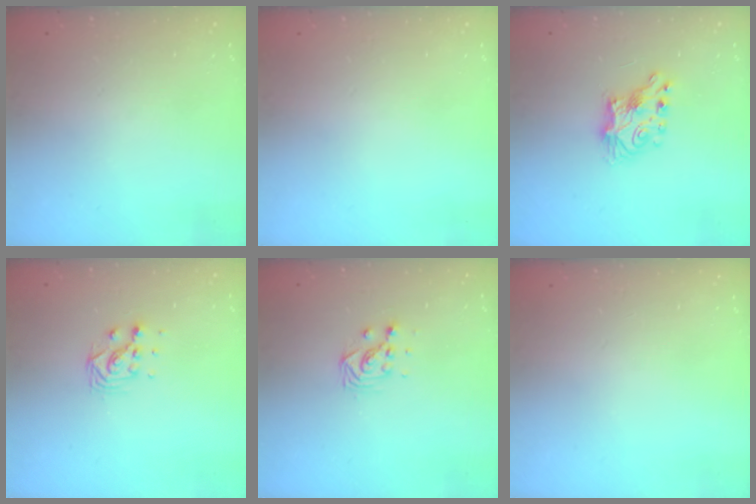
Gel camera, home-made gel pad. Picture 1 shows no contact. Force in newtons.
{"total": 0.0}
{"total": 7.2, "press": 7.2, "slide": 0.4}
{"total": 6.8, "press": 6.8, "slide": 0.4}
{"total": 3.7, "press": 3.7, "slide": 0.3}
{"total": 0.0}